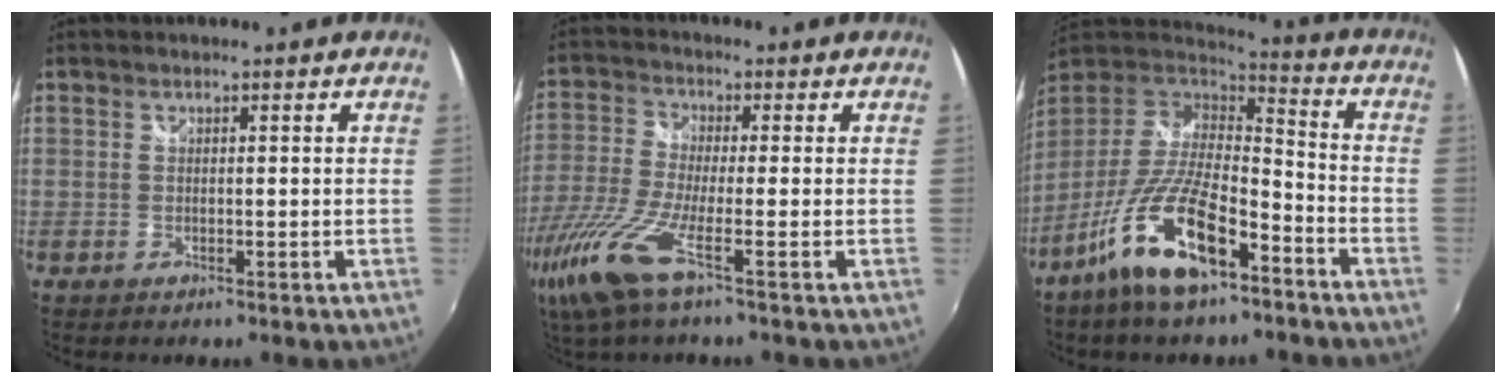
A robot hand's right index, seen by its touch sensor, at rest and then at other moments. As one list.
[{"total": 11.9, "force": [-6.8, 0.8, 9.7], "torque": [-0.228, -0.035, -0.139]}, {"total": 18.7, "force": [-11.4, 6.3, 13.4], "torque": [-0.267, -0.024, -0.210]}]